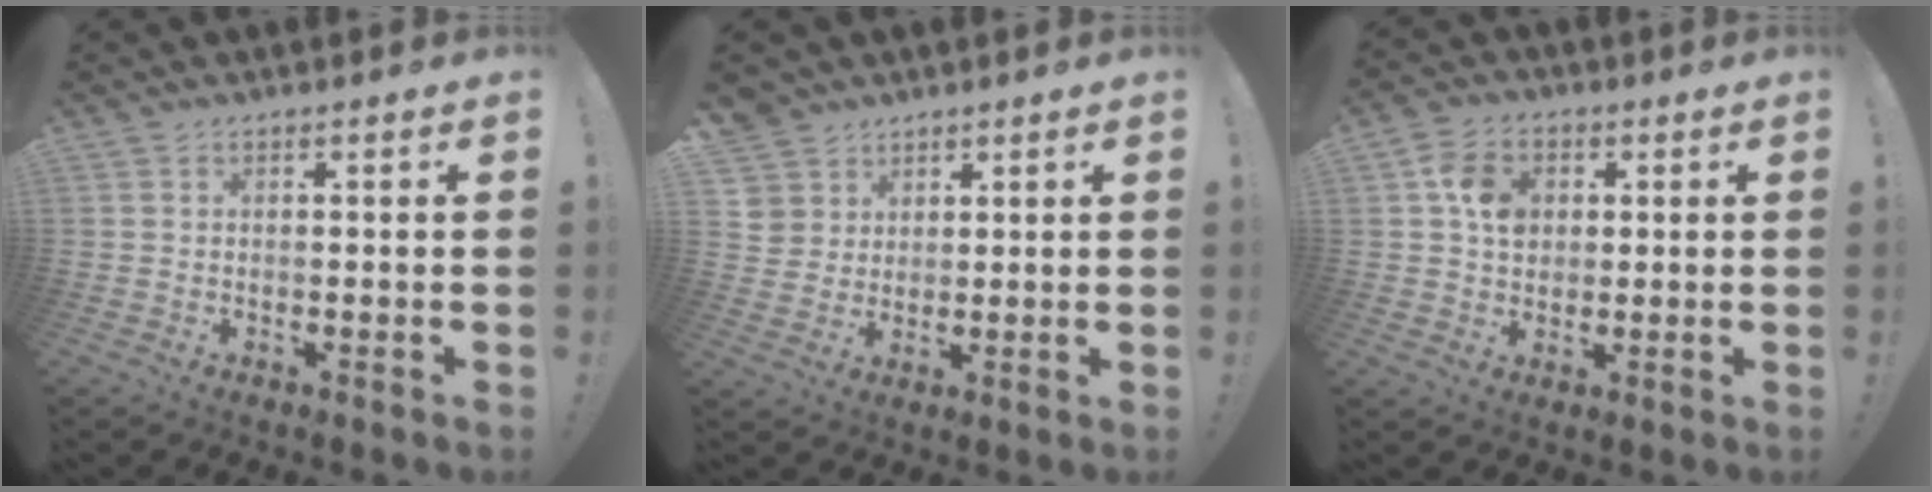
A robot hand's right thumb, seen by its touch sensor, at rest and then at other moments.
{"total": 5.8, "force": [3.4, 4.6, 0.4], "torque": [-0.011, -0.029, 0.068]}
{"total": 8.9, "force": [2.0, 6.9, 5.2], "torque": [-0.085, 0.009, 0.040]}